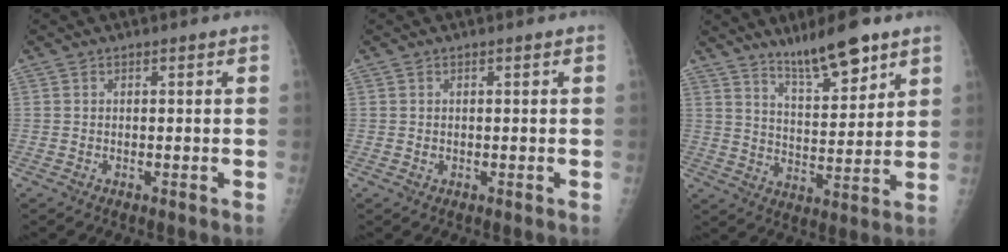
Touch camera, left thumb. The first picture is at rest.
{"total": 0.6, "force": [0.2, 0.3, 0.5], "torque": [-0.003, 0.000, 0.005]}
{"total": 11.7, "force": [8.4, 2.8, 7.6], "torque": [-0.109, -0.057, 0.147]}